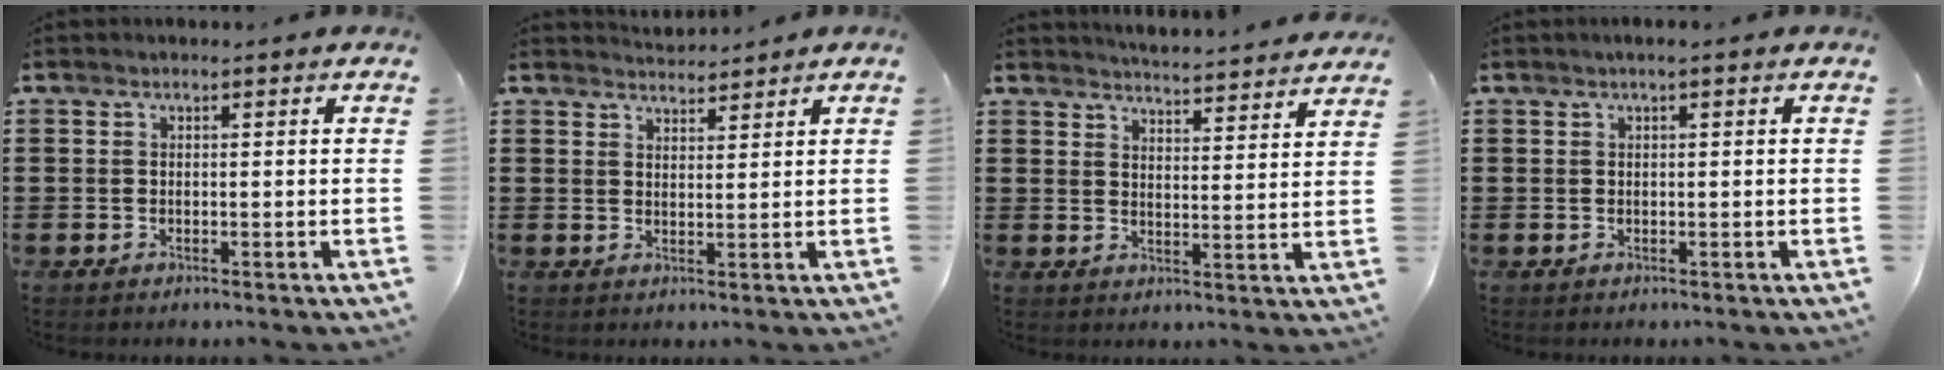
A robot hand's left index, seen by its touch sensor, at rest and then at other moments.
{"total": 2.4, "force": [2.4, 0.1, -0.1], "torque": [-0.006, -0.005, 0.046]}
{"total": 4.3, "force": [4.2, -0.6, 0.3], "torque": [-0.022, -0.032, 0.074]}
{"total": 0.7, "force": [0.2, 0.0, 0.7], "torque": [-0.009, -0.002, 0.004]}